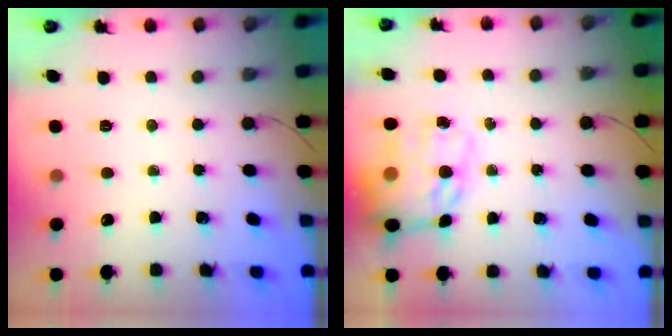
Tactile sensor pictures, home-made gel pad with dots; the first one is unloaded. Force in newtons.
{"total": 18.1, "press": 17.6, "slide": 4.4}